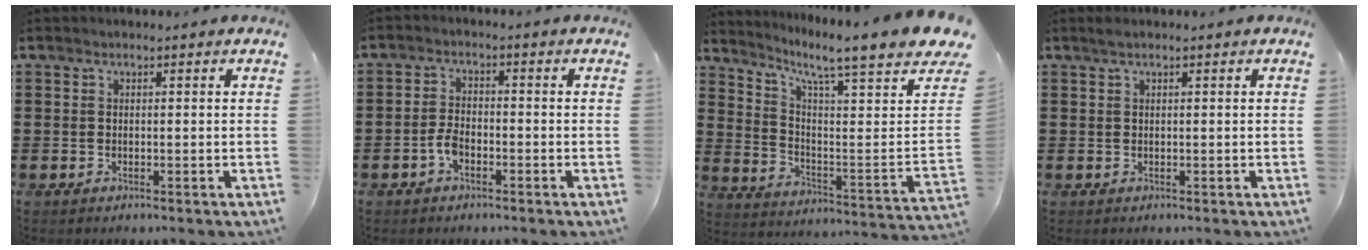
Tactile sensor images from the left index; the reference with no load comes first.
{"total": 3.2, "force": [-1.4, 1.6, 2.3], "torque": [-0.065, -0.002, -0.033]}
{"total": 7.1, "force": [5.8, -0.4, 4.1], "torque": [-0.094, -0.062, 0.086]}
{"total": 0.6, "force": [0.4, 0.0, 0.5], "torque": [-0.008, 0.001, 0.008]}